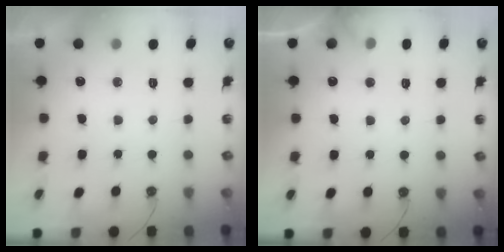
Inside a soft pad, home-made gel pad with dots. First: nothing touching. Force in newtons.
{"total": 5.3, "press": 5.3, "slide": 0.3}